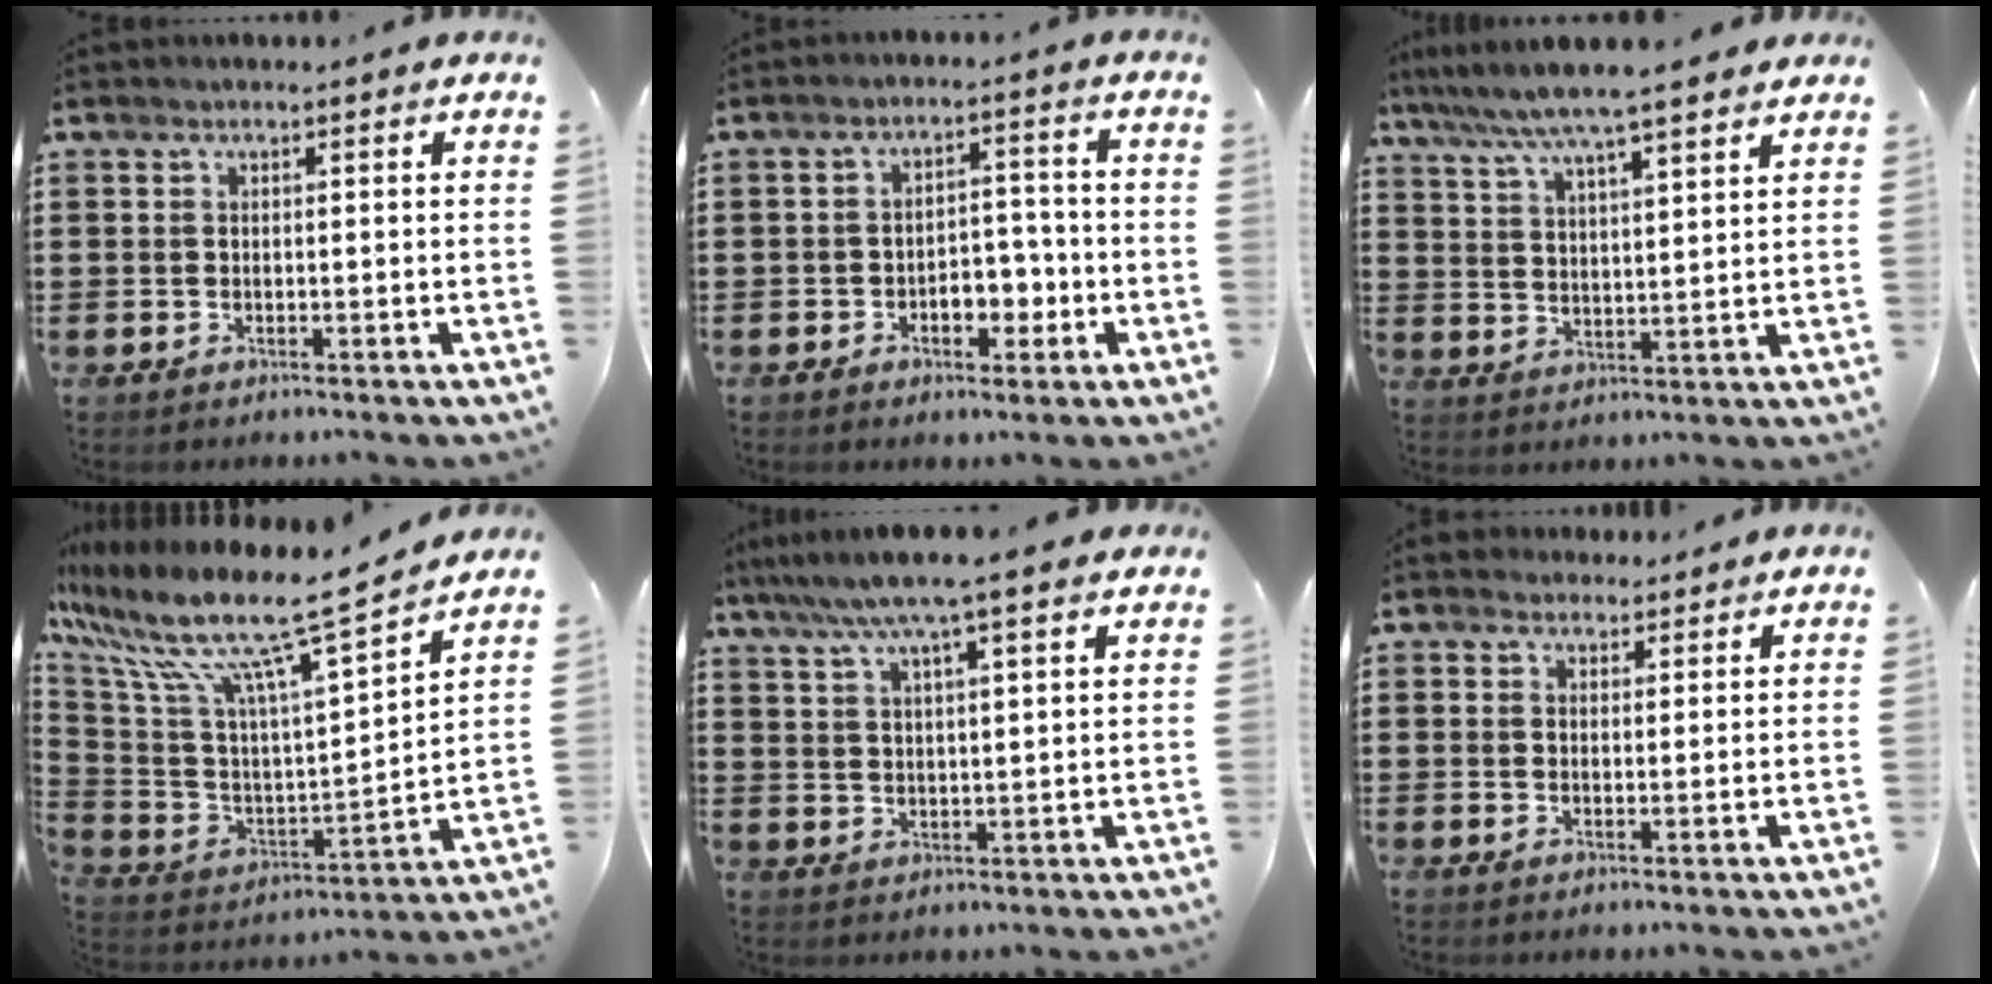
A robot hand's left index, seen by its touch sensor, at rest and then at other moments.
{"total": 5.1, "force": [-2.0, 3.2, 3.5], "torque": [-0.056, 0.007, -0.040]}
{"total": 6.3, "force": [5.5, 0.0, 3.1], "torque": [-0.081, -0.023, 0.093]}
{"total": 13.2, "force": [9.4, 1.4, 9.2], "torque": [-0.198, -0.065, 0.147]}
{"total": 7.4, "force": [5.8, 0.2, 4.5], "torque": [-0.102, -0.015, 0.102]}
{"total": 2.1, "force": [1.7, 1.2, 0.1], "torque": [-0.009, 0.008, 0.033]}